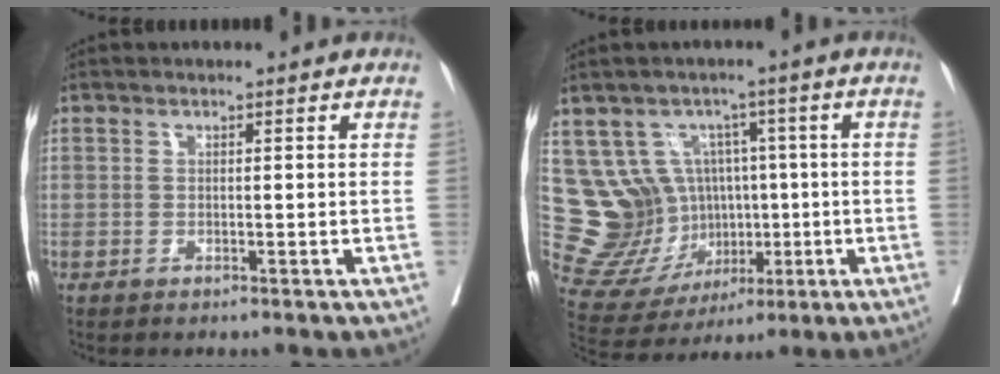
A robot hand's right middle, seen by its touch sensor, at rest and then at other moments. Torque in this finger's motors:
{"motor_torque": [-0.11, 0.00, -0.21, -0.09]}